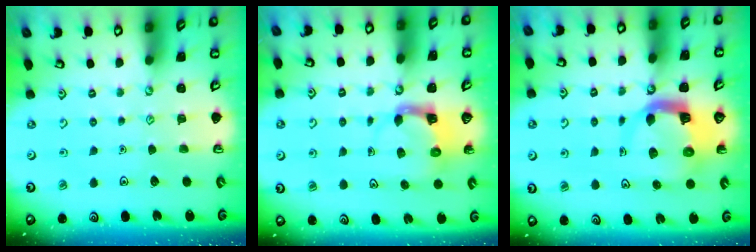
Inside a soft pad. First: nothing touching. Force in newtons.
{"total": 4.0, "press": 3.9, "slide": 0.4}
{"total": 7.3, "press": 7.2, "slide": 0.8}